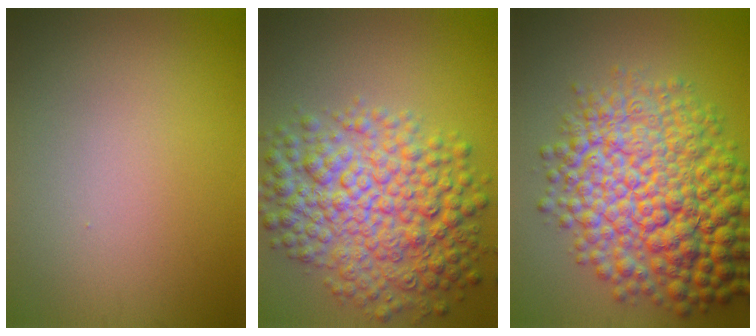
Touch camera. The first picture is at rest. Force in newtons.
{"total": 9.1, "press": 9.1, "slide": 0.1}
{"total": 12.8, "press": 12.8, "slide": 0.2}